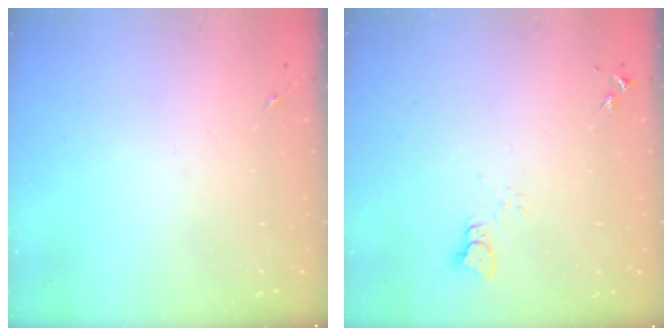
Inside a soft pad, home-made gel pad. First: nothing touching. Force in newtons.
{"total": 2.2, "press": 2.2, "slide": 0.2}